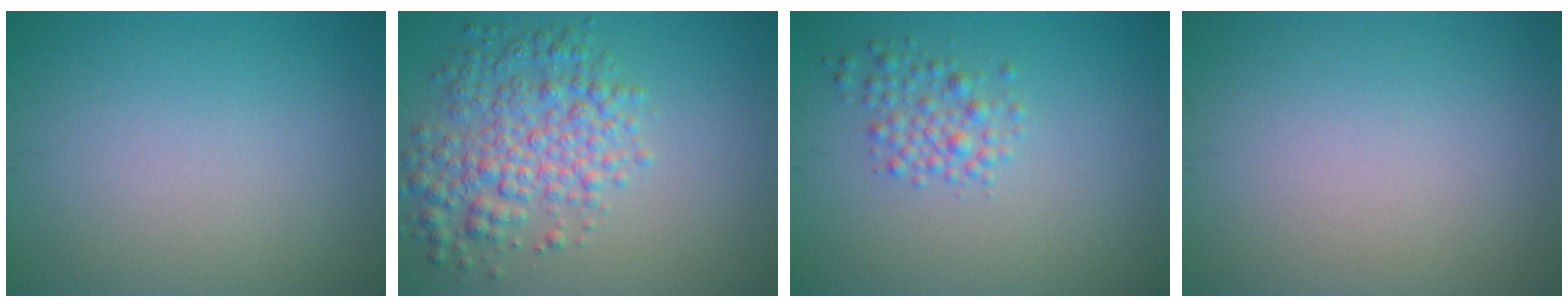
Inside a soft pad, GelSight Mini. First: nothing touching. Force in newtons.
{"total": 5.5, "press": 5.5, "slide": 0.1}
{"total": 2.3, "press": 2.3, "slide": 0.1}
{"total": 0.0}